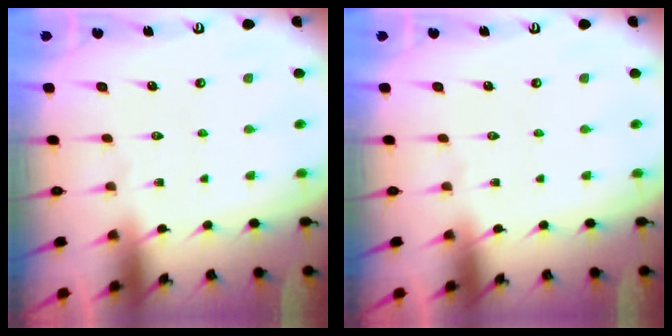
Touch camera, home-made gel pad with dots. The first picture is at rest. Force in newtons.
{"total": 0.0}